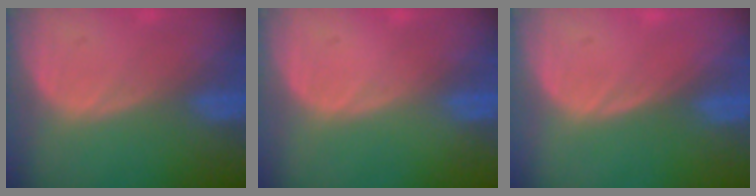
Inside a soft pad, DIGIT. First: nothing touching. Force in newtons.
{"total": 0.0}
{"total": 0.0}